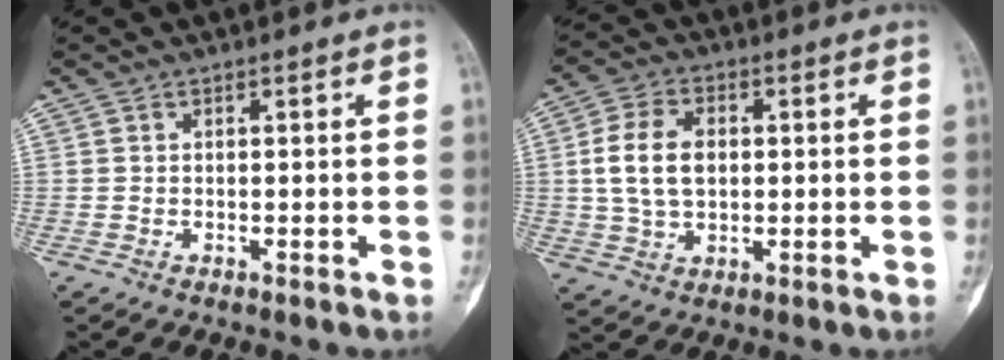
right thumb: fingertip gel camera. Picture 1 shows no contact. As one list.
[{"total": 9.8, "force": [0.8, 6.5, 7.2], "torque": [-0.130, 0.008, 0.017]}]